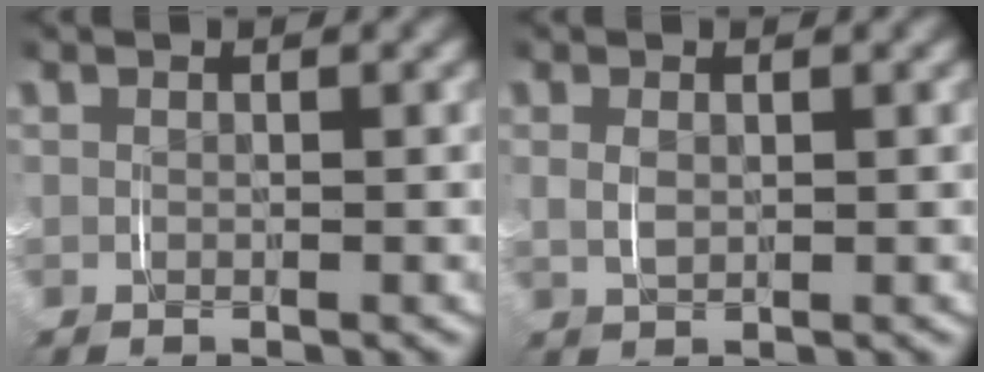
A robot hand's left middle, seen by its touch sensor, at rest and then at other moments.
{"total": 0.8, "force": [0.2, 0.1, 0.8], "torque": [-0.018, -0.005, 0.010]}